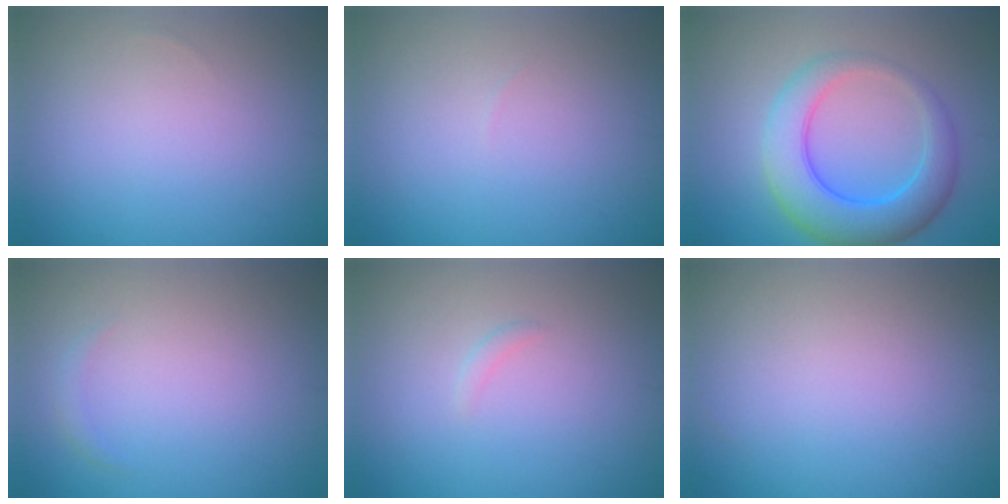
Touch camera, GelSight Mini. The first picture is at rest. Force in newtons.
{"total": 0.0}
{"total": 6.6, "press": 6.6, "slide": 0.2}
{"total": 0.7, "press": 0.7, "slide": 0.1}
{"total": 0.6, "press": 0.6, "slide": 0.0}
{"total": 0.0}